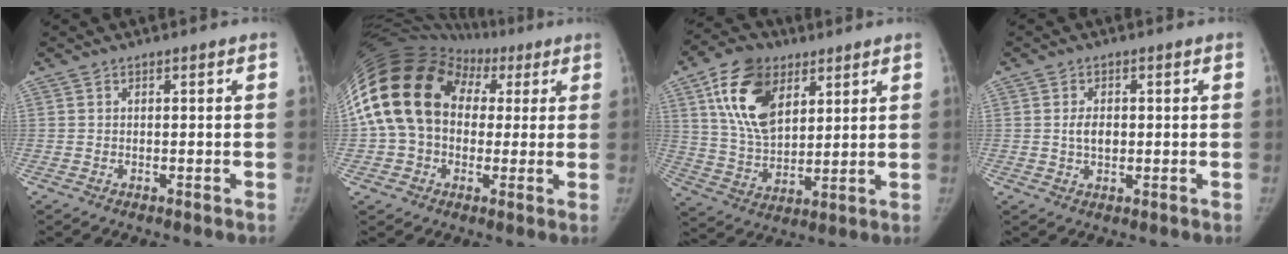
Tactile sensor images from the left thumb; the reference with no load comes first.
{"total": 22.8, "force": [3.2, 18.0, 13.6], "torque": [-0.277, 0.070, 0.058]}
{"total": 15.7, "force": [6.9, 9.7, 10.2], "torque": [-0.162, -0.023, 0.130]}
{"total": 3.3, "force": [0.2, 2.4, 2.4], "torque": [-0.033, 0.001, 0.005]}